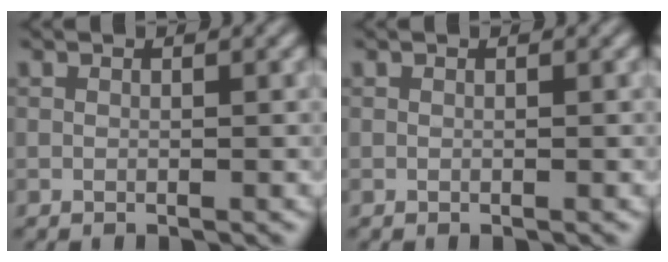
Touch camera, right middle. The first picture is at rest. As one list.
[{"total": 0.0}]